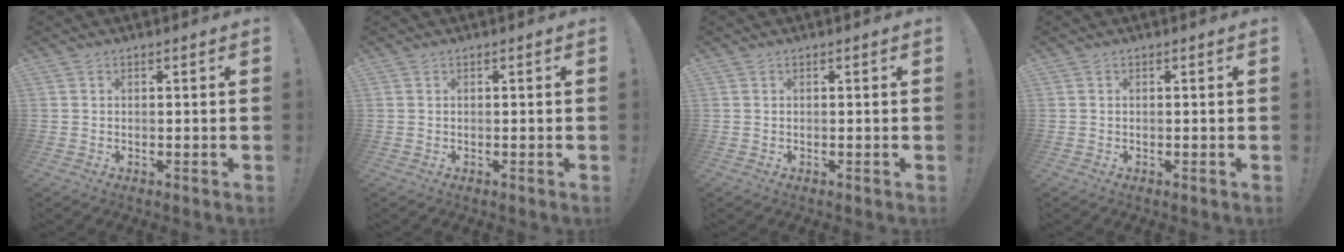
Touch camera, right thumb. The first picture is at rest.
{"total": 0.0}
{"total": 0.0}
{"total": 0.0}